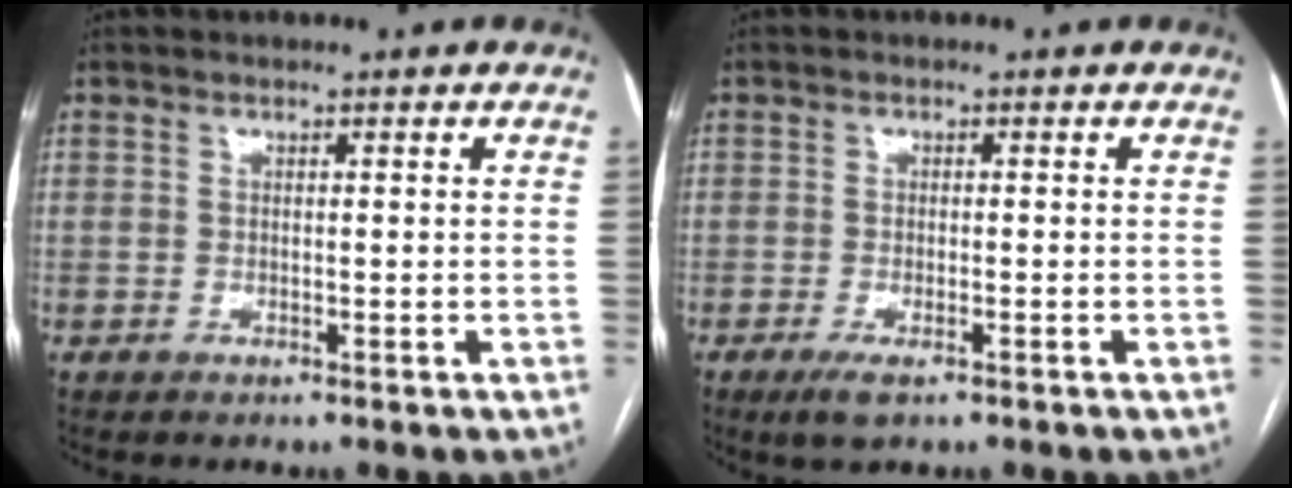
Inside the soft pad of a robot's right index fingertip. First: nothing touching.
{"total": 3.1, "force": [-1.9, 0.8, 2.3], "torque": [-0.047, -0.005, -0.030]}